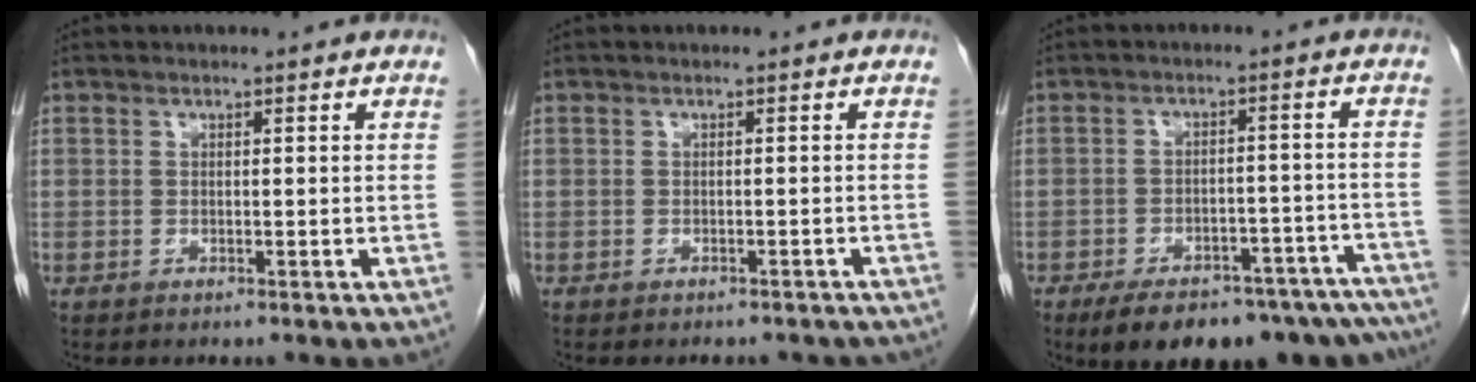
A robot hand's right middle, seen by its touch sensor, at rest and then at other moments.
{"total": 5.3, "force": [-4.8, 1.7, 1.5], "torque": [-0.018, 0.002, -0.048]}
{"total": 20.4, "force": [-16.6, 7.4, 9.2], "torque": [-0.087, 0.017, -0.208]}